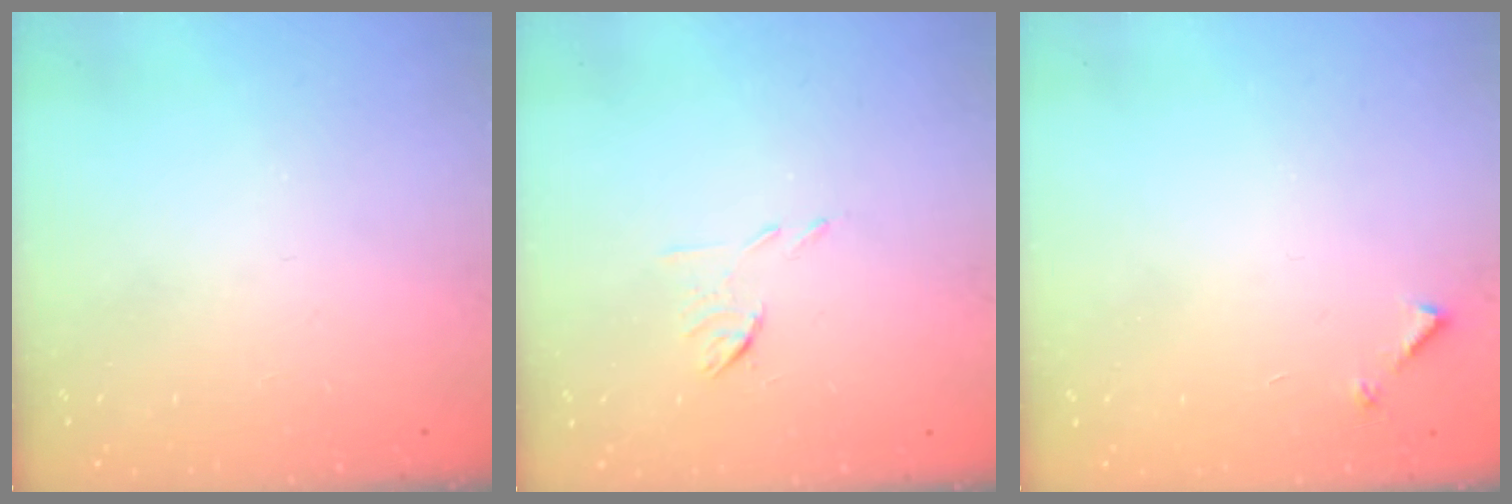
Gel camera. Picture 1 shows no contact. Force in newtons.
{"total": 6.0, "press": 6.0, "slide": 0.7}
{"total": 5.0, "press": 4.9, "slide": 0.5}